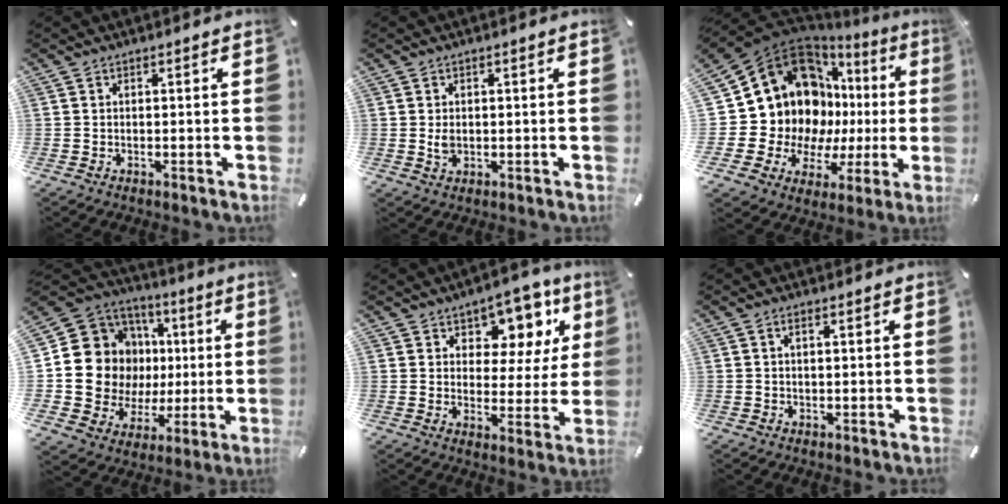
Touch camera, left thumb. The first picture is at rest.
{"total": 2.2, "force": [0.1, 1.7, 1.4], "torque": [-0.021, 0.000, -0.001]}
{"total": 22.1, "force": [6.8, 16.5, 13.0], "torque": [-0.225, -0.077, 0.152]}
{"total": 15.7, "force": [1.4, 14.6, 5.4], "torque": [-0.086, -0.021, 0.057]}
{"total": 11.0, "force": [7.0, 7.0, 4.7], "torque": [-0.066, -0.052, 0.123]}
{"total": 1.4, "force": [0.3, 0.7, 1.2], "torque": [-0.026, 0.005, 0.004]}